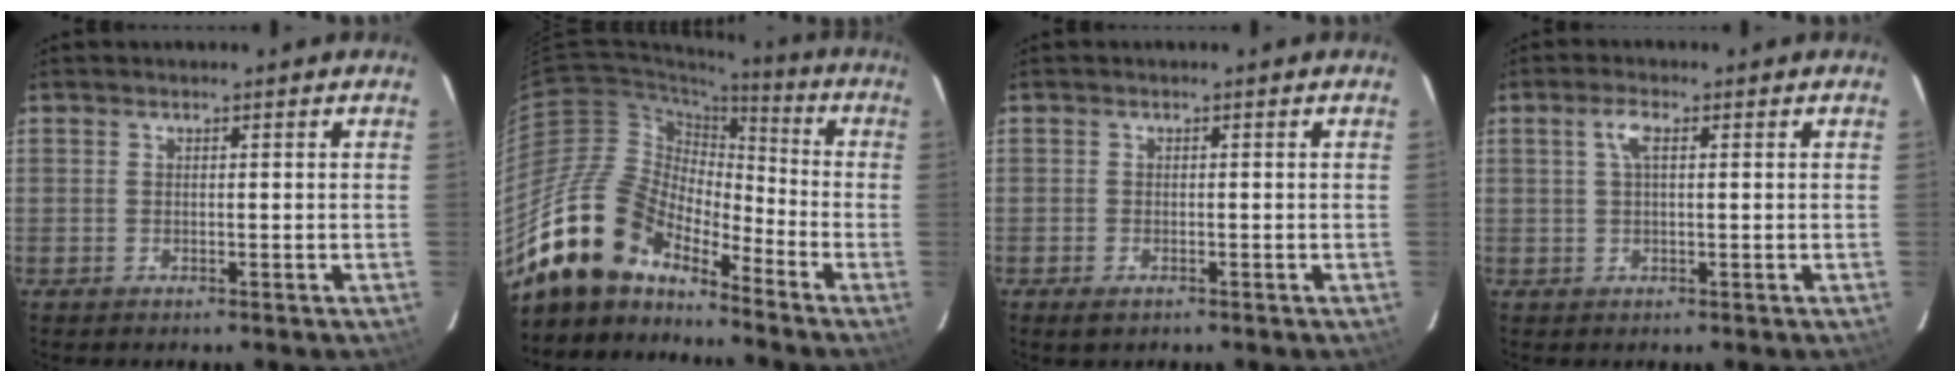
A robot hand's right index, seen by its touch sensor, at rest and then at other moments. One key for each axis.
{"total": 17.4, "fx": -14.4, "fy": 7.1, "fz": 6.7, "tx": -0.131, "ty": 0.003, "tz": -0.271}
{"total": 1.9, "fx": -1.3, "fy": 0.9, "fz": 1.0, "tx": -0.020, "ty": -0.006, "tz": -0.023}
{"total": 2.8, "fx": 0.8, "fy": 0.9, "fz": 2.5, "tx": -0.054, "ty": 0.007, "tz": 0.016}